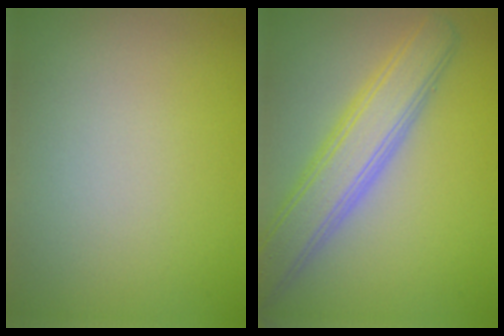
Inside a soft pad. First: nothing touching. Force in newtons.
{"total": 6.0, "press": 5.9, "slide": 0.7}